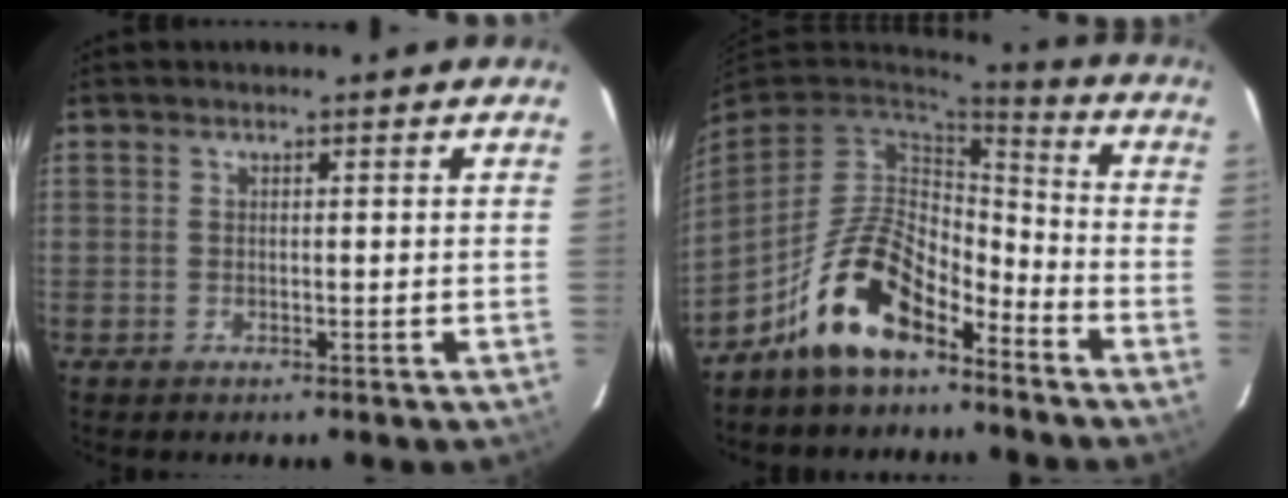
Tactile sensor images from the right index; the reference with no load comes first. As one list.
[{"total": 14.3, "force": [-9.3, 6.5, 8.8], "torque": [-0.181, 0.016, -0.166]}]